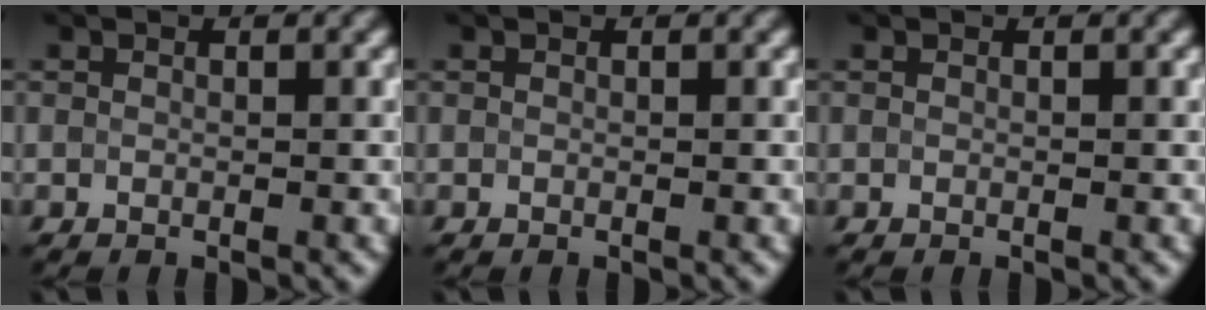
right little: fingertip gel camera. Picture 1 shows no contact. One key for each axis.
{"total": 0.0}
{"total": 0.0}